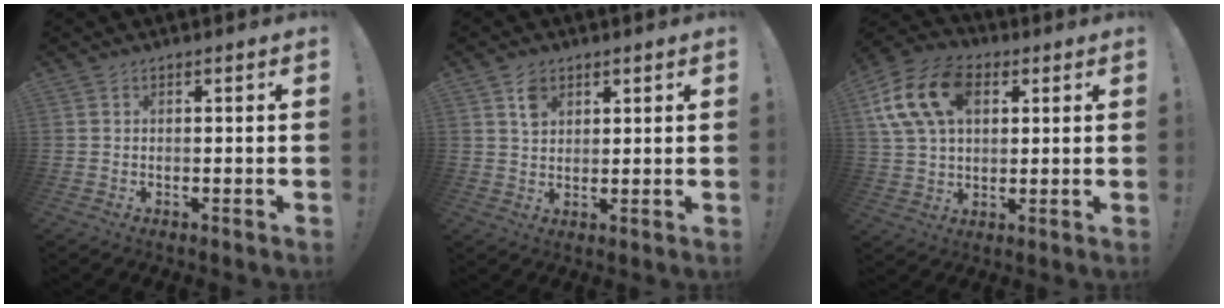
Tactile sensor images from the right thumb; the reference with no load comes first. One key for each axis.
{"total": 4.7, "fx": 2.7, "fy": 3.2, "fz": 2.2, "tx": -0.031, "ty": -0.006, "tz": 0.049}
{"total": 17.4, "fx": 6.0, "fy": 11.7, "fz": 11.4, "tx": -0.207, "ty": -0.010, "tz": 0.112}